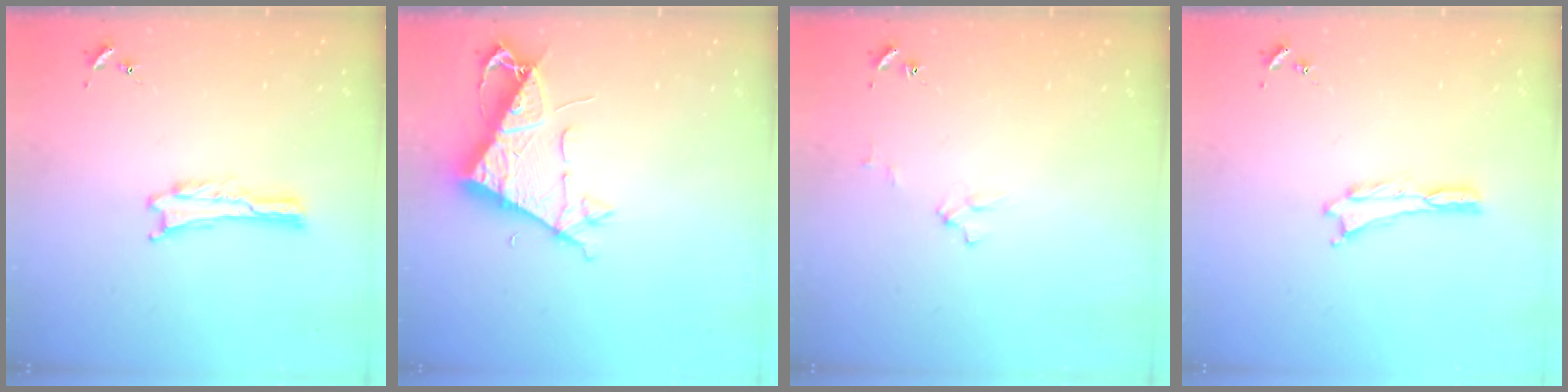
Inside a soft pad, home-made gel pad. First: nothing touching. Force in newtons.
{"total": 7.7, "press": 7.6, "slide": 1.2}
{"total": 3.0, "press": 3.0, "slide": 0.2}
{"total": 0.0}